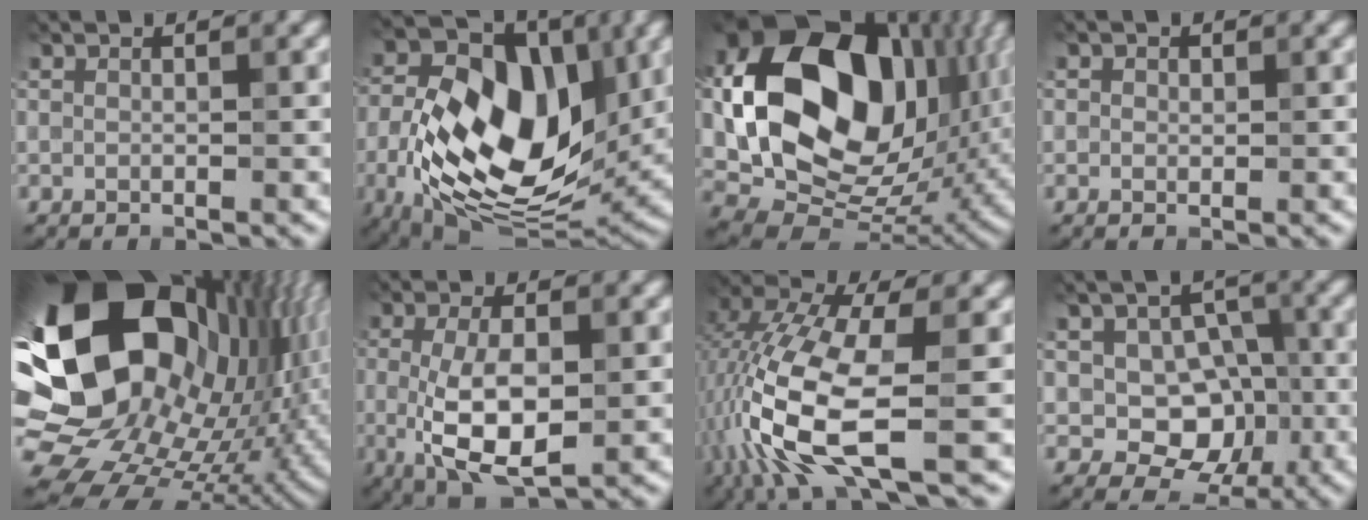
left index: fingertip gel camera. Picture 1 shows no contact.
{"total": 14.7, "force": [-0.7, 8.9, 11.7], "torque": [-0.202, -0.003, -0.031]}
{"total": 17.7, "force": [3.3, 12.6, 12.0], "torque": [-0.223, -0.004, 0.068]}
{"total": 0.7, "force": [0.2, 0.7, 0.1], "torque": [-0.001, -0.006, 0.000]}
{"total": 22.2, "force": [1.3, 16.1, 15.3], "torque": [-0.293, -0.037, 0.019]}
{"total": 7.1, "force": [-0.7, 2.9, 6.4], "torque": [-0.133, -0.008, -0.011]}
{"total": 11.5, "force": [-3.1, 4.2, 10.3], "torque": [-0.233, -0.007, -0.064]}
{"total": 6.9, "force": [-0.8, 5.5, 4.1], "torque": [-0.042, -0.005, -0.022]}